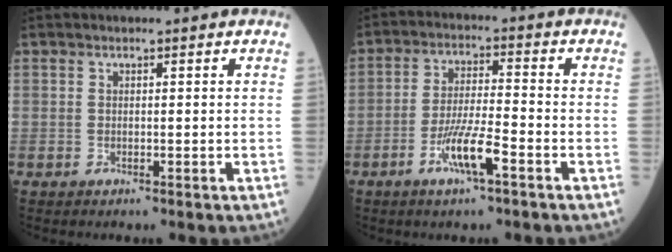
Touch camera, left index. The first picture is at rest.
{"total": 6.9, "force": [-3.6, 0.5, 5.8], "torque": [-0.116, -0.005, -0.070]}